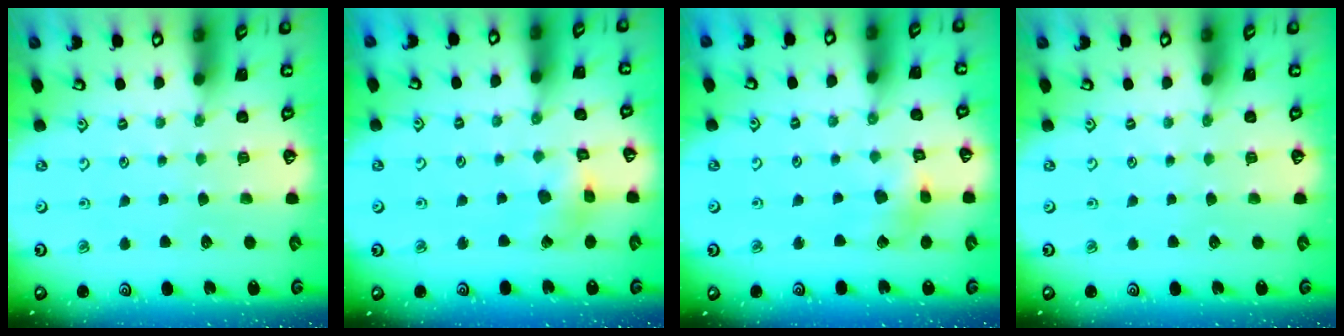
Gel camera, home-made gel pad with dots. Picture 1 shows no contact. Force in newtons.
{"total": 5.2, "press": 5.2, "slide": 0.4}
{"total": 5.9, "press": 5.9, "slide": 0.8}
{"total": 0.0}